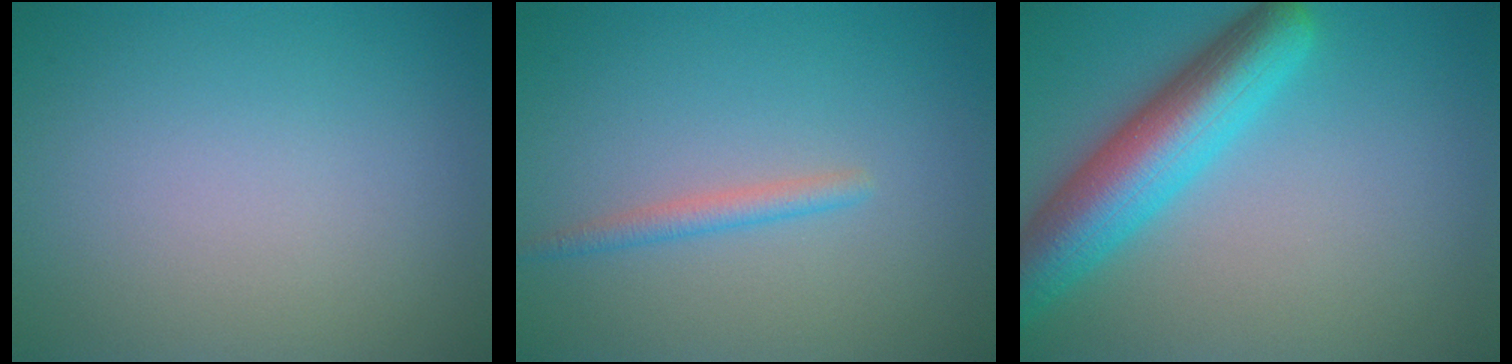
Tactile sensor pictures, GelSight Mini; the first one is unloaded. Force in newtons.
{"total": 1.5, "press": 1.5, "slide": 0.1}
{"total": 7.5, "press": 7.5, "slide": 0.3}